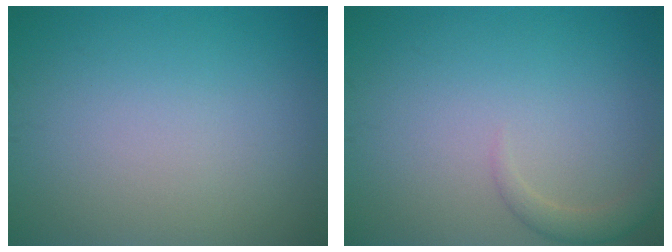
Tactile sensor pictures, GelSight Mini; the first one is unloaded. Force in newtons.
{"total": 1.6, "press": 1.6, "slide": 0.0}